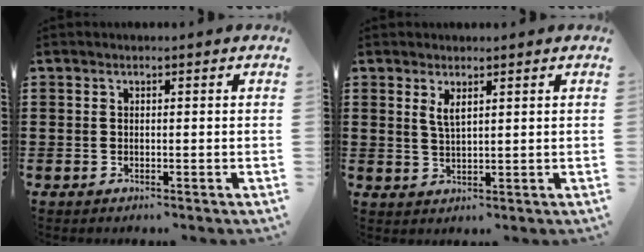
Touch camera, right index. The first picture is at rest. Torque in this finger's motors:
{"motor_torque": [0.55, 0.29, 0.24, 0.09]}